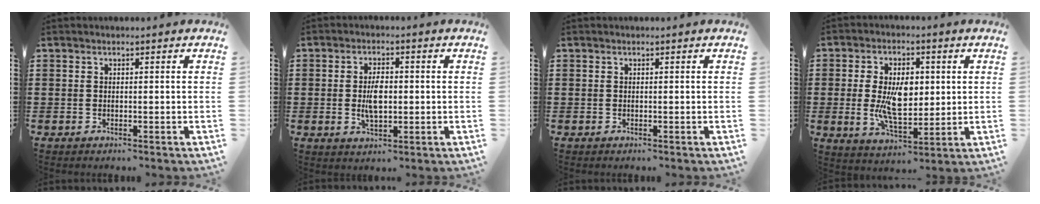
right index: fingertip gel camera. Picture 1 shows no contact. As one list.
[{"total": 4.1, "force": [0.0, 2.0, 3.6], "torque": [-0.069, -0.002, -0.005]}, {"total": 0.0}, {"total": 8.9, "force": [0.6, 4.9, 7.4], "torque": [-0.138, 0.004, 0.007]}]